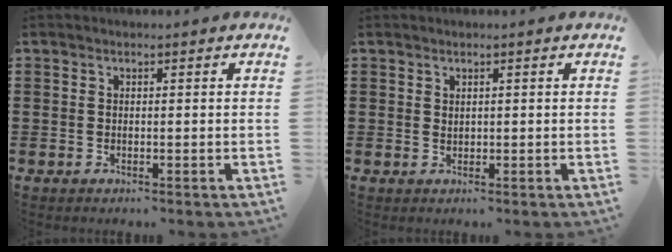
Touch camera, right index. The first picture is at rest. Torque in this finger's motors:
{"motor_torque": [0.24, -0.03, 0.04, -0.01]}